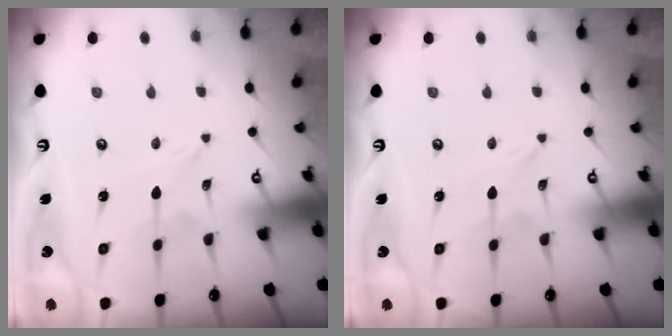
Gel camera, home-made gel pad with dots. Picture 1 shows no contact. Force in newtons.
{"total": 0.0}